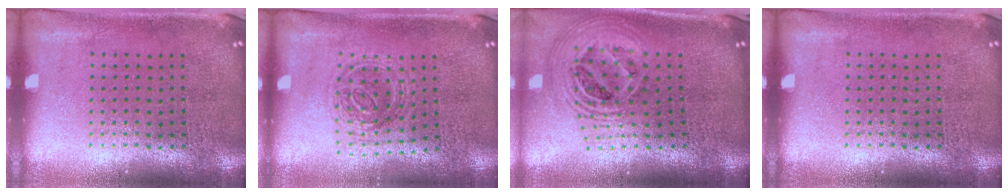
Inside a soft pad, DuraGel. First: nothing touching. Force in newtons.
{"total": 1.2, "press": 1.1, "slide": 0.4}
{"total": 2.5, "press": 1.9, "slide": 1.7}
{"total": 0.0}